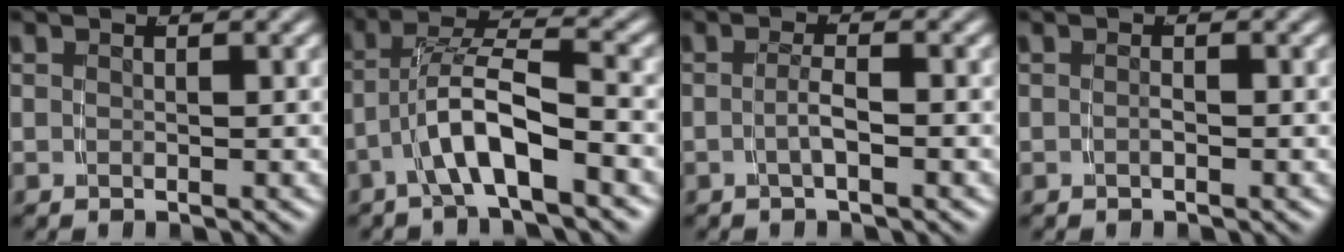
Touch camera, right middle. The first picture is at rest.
{"total": 4.6, "force": [-1.1, 1.6, 4.1], "torque": [-0.081, 0.002, -0.017]}
{"total": 1.7, "force": [-1.0, -0.4, 1.3], "torque": [-0.025, -0.002, -0.016]}
{"total": 0.7, "force": [-0.5, 0.2, 0.4], "torque": [-0.010, 0.000, -0.010]}